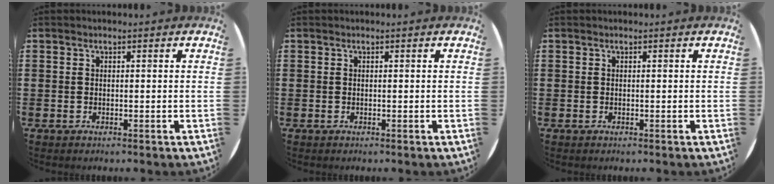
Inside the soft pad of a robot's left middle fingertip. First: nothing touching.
{"total": 0.0}
{"total": 0.0}